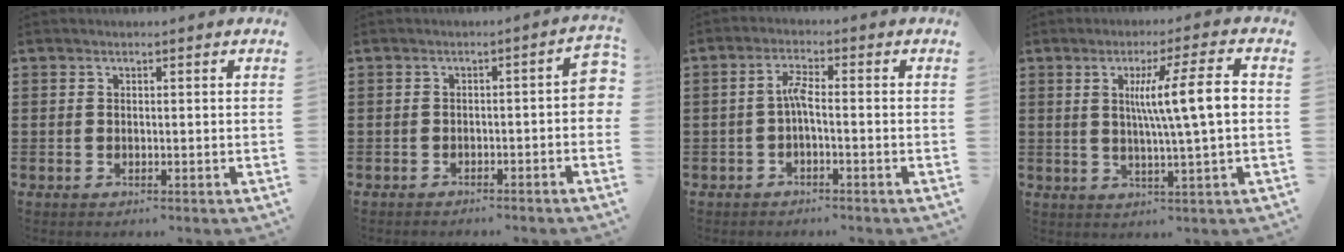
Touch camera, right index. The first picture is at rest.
{"total": 3.1, "force": [-1.6, 0.7, 2.5], "torque": [-0.033, 0.002, -0.034]}
{"total": 3.0, "force": [-0.8, 0.6, 2.8], "torque": [-0.054, 0.006, -0.017]}
{"total": 9.7, "force": [1.2, 0.4, 9.6], "torque": [-0.168, 0.000, 0.011]}